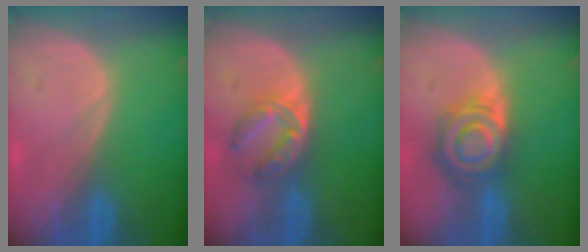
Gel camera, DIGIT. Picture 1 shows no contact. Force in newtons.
{"total": 5.7, "press": 5.4, "slide": 1.6}
{"total": 7.9, "press": 7.0, "slide": 3.8}